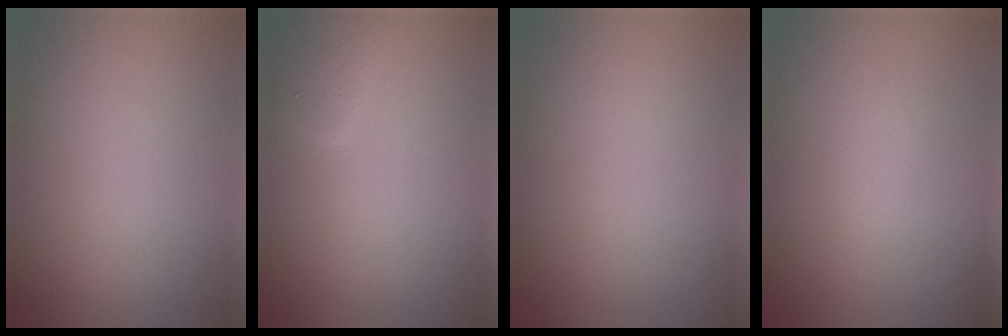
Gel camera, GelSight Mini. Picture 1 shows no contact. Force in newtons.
{"total": 1.9, "press": 1.9, "slide": 0.2}
{"total": 0.0}
{"total": 0.9, "press": 0.9, "slide": 0.1}